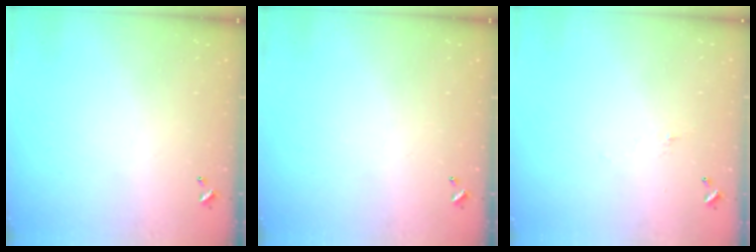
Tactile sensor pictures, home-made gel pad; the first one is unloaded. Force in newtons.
{"total": 0.0}
{"total": 0.8, "press": 0.5, "slide": 0.6}